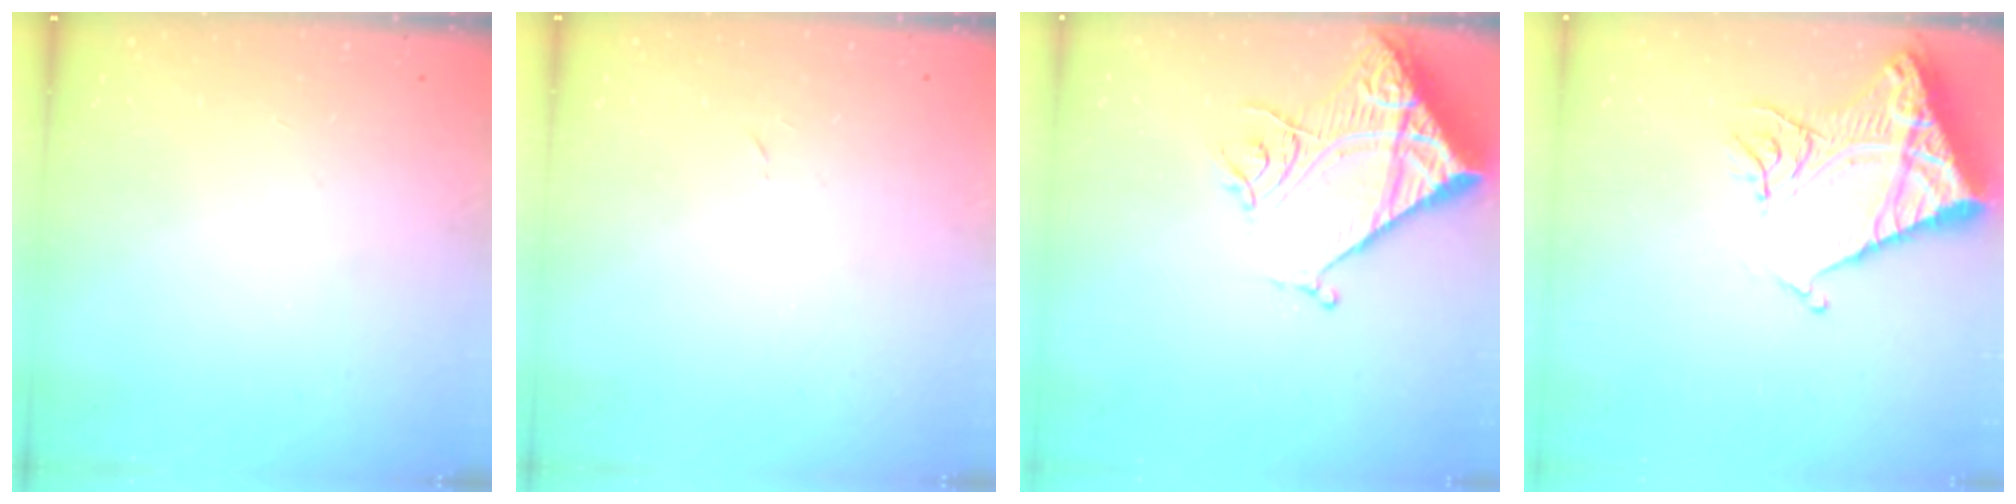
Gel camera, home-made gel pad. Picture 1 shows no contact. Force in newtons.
{"total": 2.4, "press": 2.4, "slide": 0.4}
{"total": 15.5, "press": 15.3, "slide": 1.9}
{"total": 15.7, "press": 15.6, "slide": 1.7}